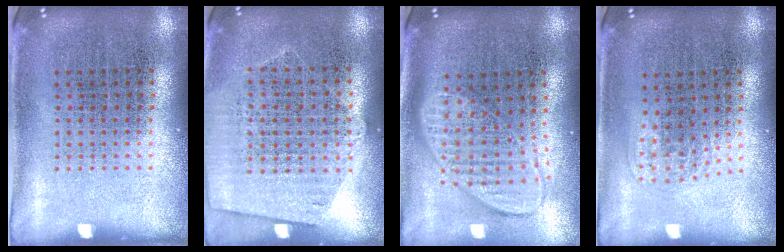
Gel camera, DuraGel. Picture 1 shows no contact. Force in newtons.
{"total": 1.2, "press": 1.1, "slide": 0.6}
{"total": 2.0, "press": 1.5, "slide": 1.2}
{"total": 1.0, "press": 0.7, "slide": 0.7}